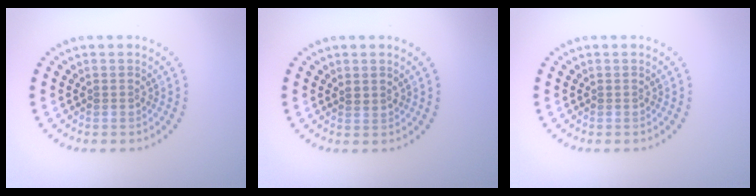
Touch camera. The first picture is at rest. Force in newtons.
{"total": 0.7, "press": 0.3, "slide": 0.6}
{"total": 0.0}